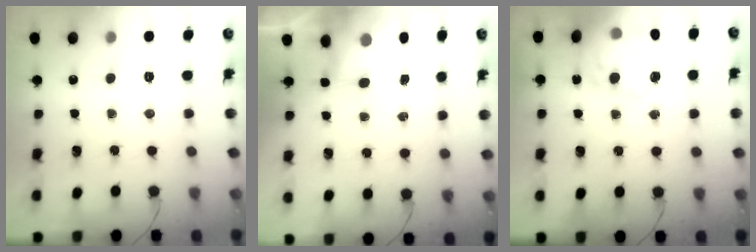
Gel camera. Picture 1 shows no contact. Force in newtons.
{"total": 5.1, "press": 5.0, "slide": 0.7}
{"total": 20.2, "press": 19.8, "slide": 4.0}